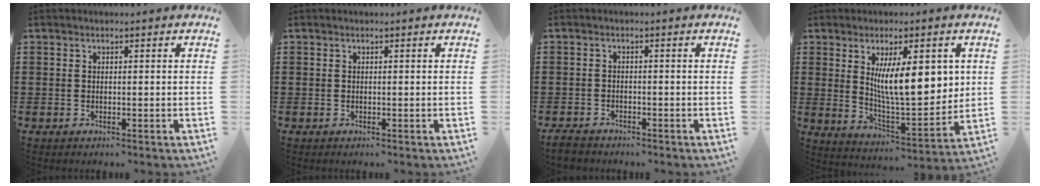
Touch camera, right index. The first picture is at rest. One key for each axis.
{"total": 0.0}
{"total": 1.7, "fx": -1.6, "fy": 0.4, "fz": 0.4, "tx": -0.019, "ty": -0.002, "tz": -0.035}
{"total": 12.2, "fx": 3.3, "fy": 4.0, "fz": 11.0, "tx": -0.179, "ty": -0.006, "tz": 0.053}